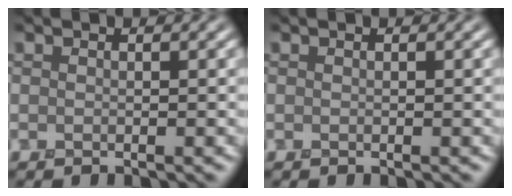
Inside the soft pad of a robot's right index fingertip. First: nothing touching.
{"total": 0.0}